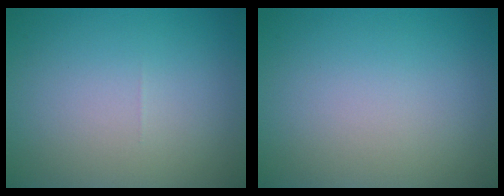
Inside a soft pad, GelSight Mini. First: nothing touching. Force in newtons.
{"total": 0.0}